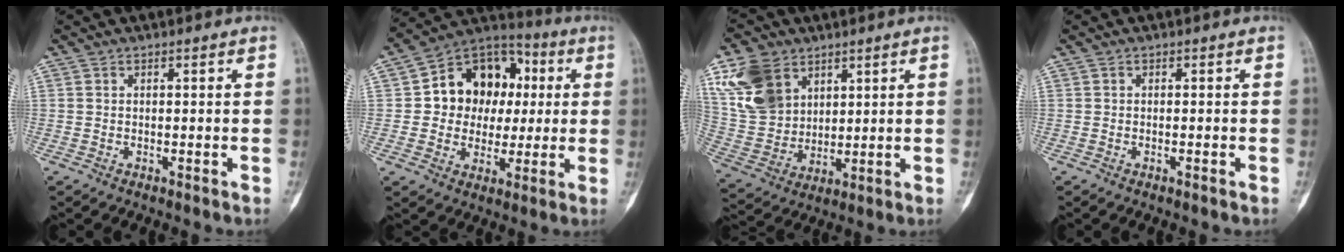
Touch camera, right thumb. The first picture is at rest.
{"total": 17.1, "force": [2.8, 13.9, 9.6], "torque": [-0.084, 0.025, 0.046]}
{"total": 13.7, "force": [6.7, 9.8, 6.8], "torque": [-0.122, -0.016, 0.146]}
{"total": 0.7, "force": [-0.4, 0.0, 0.5], "torque": [-0.010, 0.000, -0.005]}